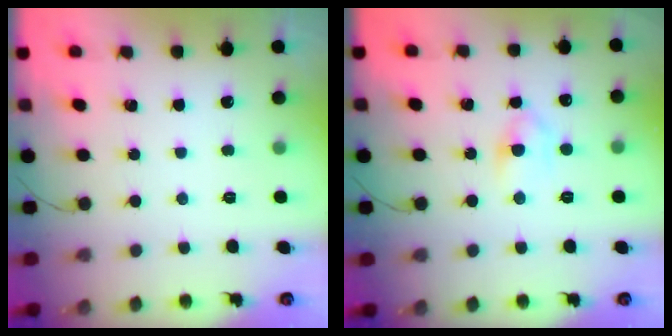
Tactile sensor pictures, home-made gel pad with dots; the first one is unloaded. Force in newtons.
{"total": 4.3, "press": 4.0, "slide": 1.5}